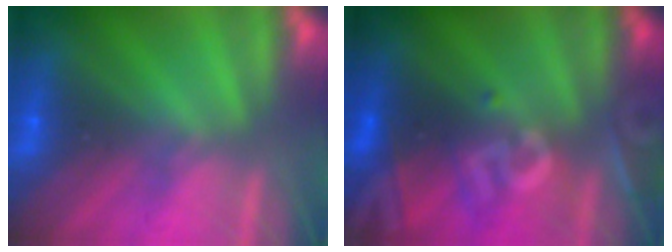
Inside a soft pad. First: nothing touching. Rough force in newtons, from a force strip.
{"total": 2.9}